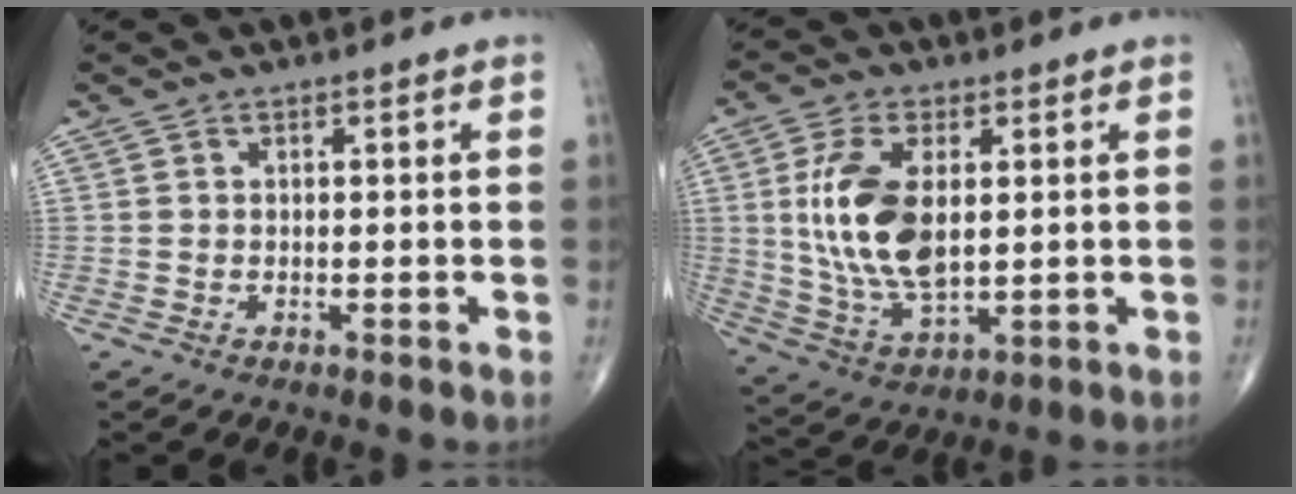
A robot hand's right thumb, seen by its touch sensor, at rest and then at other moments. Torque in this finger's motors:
{"motor_torque": [-0.75, 1.52, 1.63, 0.20, 0.54]}